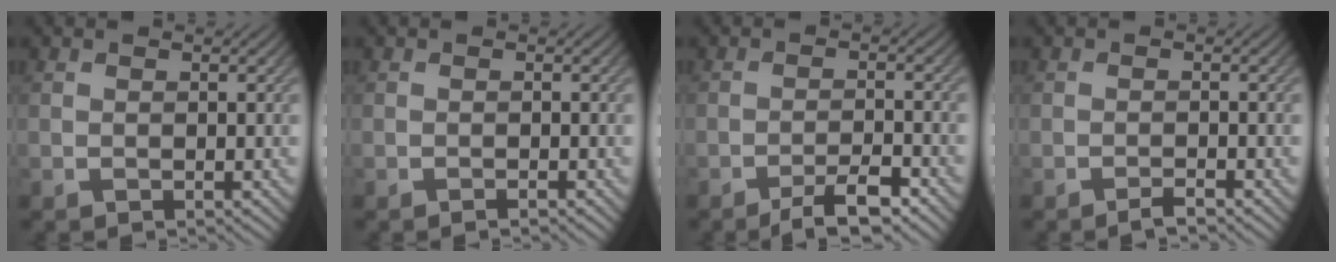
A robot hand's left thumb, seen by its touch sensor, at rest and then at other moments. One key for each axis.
{"total": 0.6, "fx": -0.4, "fy": 0.0, "fz": 0.4, "tx": -0.005, "ty": 0.001, "tz": -0.009}
{"total": 4.6, "fx": -3.3, "fy": 0.8, "fz": 3.1, "tx": -0.049, "ty": 0.009, "tz": -0.056}
{"total": 1.3, "fx": -1.0, "fy": 0.0, "fz": 0.8, "tx": -0.011, "ty": 0.004, "tz": -0.022}